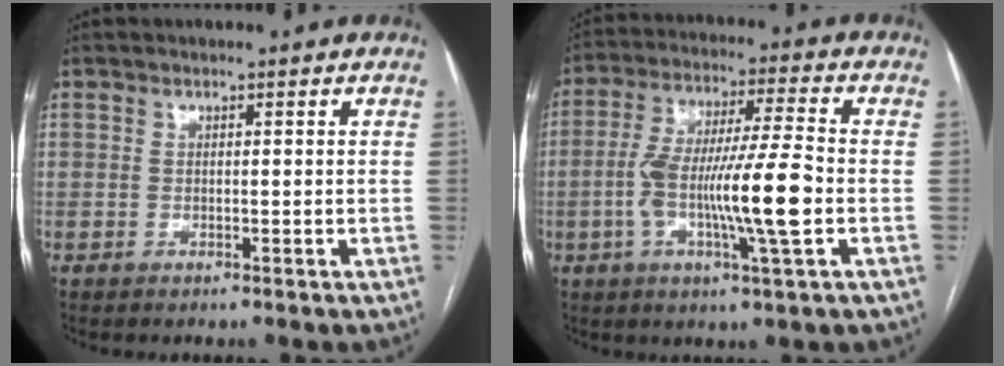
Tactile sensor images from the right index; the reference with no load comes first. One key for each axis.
{"total": 13.9, "fx": -2.9, "fy": 0.5, "fz": 13.6, "tx": -0.254, "ty": 0.000, "tz": -0.056}